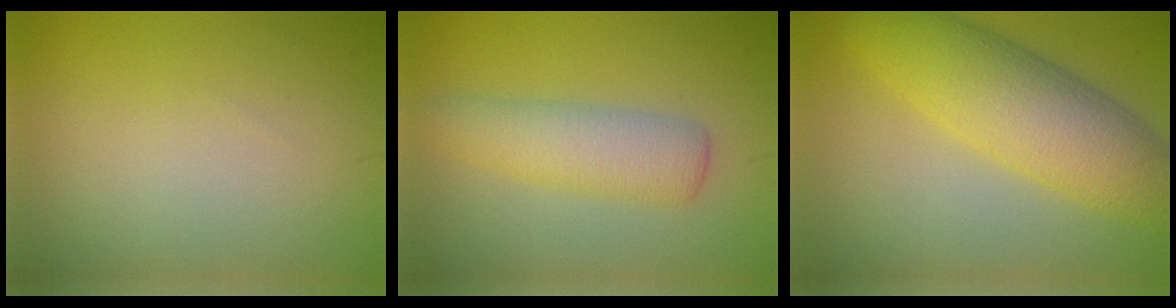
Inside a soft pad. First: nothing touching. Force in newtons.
{"total": 4.2, "press": 4.2, "slide": 0.1}
{"total": 7.9, "press": 7.9, "slide": 0.1}